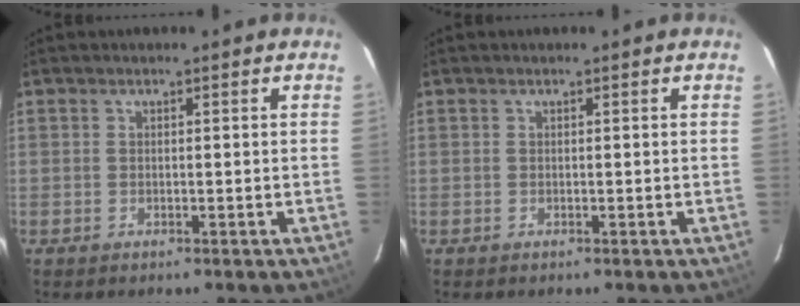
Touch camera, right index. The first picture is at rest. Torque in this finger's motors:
{"motor_torque": [0.00, 0.00, 0.03, 0.01]}